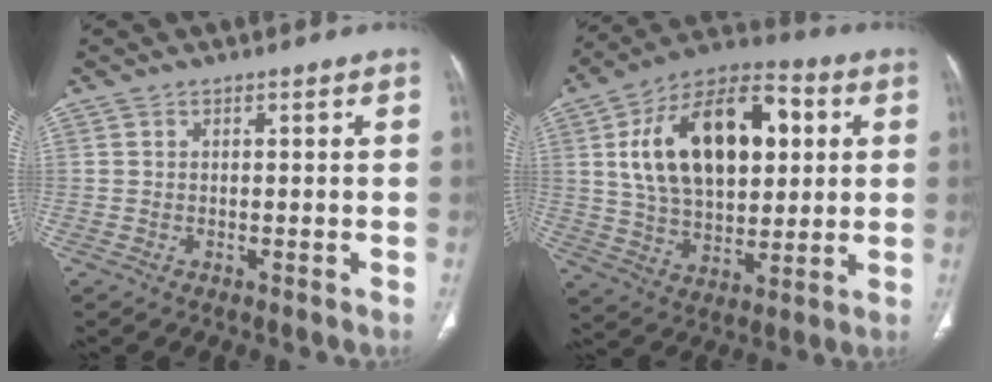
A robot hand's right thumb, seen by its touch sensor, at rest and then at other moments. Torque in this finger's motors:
{"motor_torque": [1.02, 3.21, 2.00, -0.11, 0.54]}